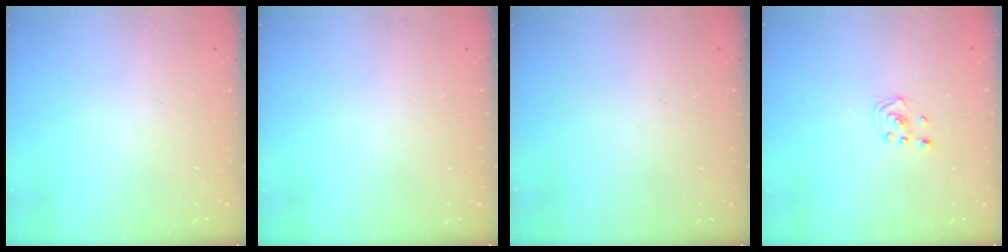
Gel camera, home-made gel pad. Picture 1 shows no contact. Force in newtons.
{"total": 0.0}
{"total": 0.0}
{"total": 2.3, "press": 2.2, "slide": 0.8}